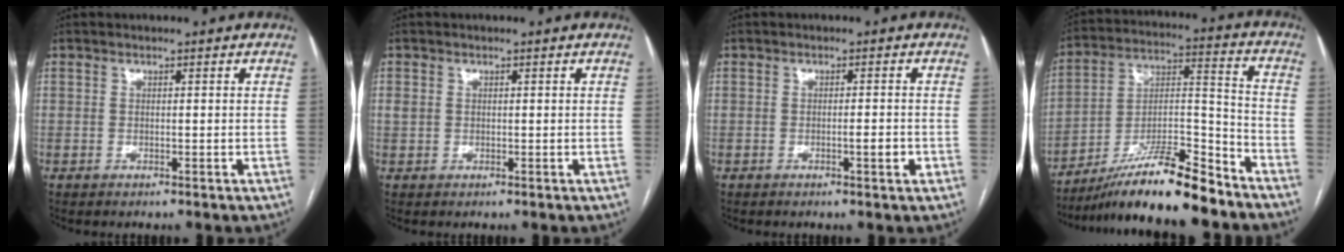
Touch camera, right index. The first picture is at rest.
{"total": 1.3, "force": [0.3, 1.1, 0.6], "torque": [-0.015, 0.011, 0.009]}
{"total": 2.1, "force": [-0.8, 0.3, 1.9], "torque": [-0.031, -0.001, -0.012]}
{"total": 16.9, "force": [-13.8, 1.6, 9.6], "torque": [-0.176, 0.004, -0.239]}